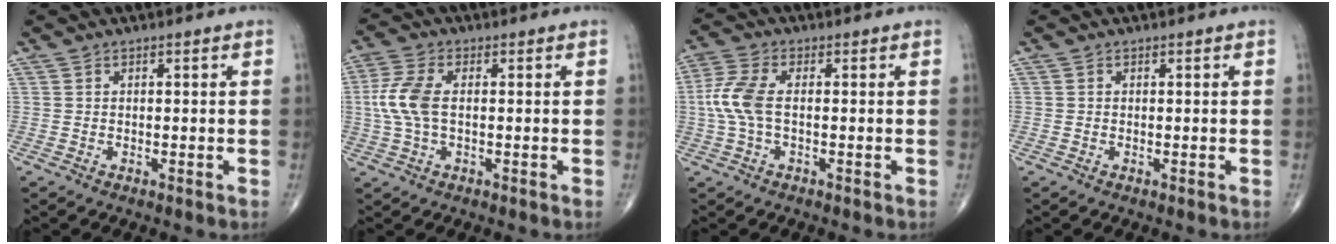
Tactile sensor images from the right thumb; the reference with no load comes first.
{"total": 7.4, "force": [0.2, 3.7, 6.4], "torque": [-0.166, 0.014, 0.001]}
{"total": 7.2, "force": [-0.2, 3.3, 6.4], "torque": [-0.173, 0.014, -0.010]}
{"total": 0.0}